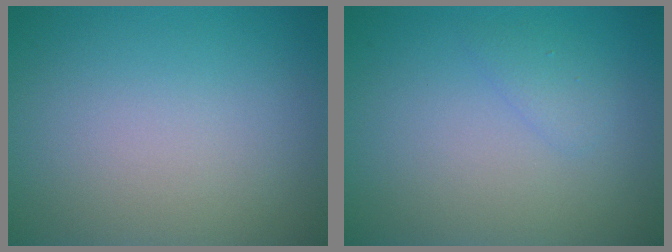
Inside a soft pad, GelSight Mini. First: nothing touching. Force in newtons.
{"total": 1.1, "press": 1.1, "slide": 0.0}